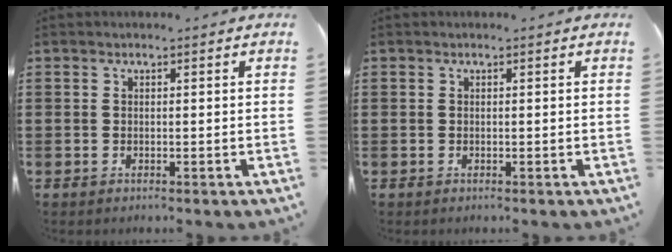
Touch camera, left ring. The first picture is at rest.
{"total": 0.0}